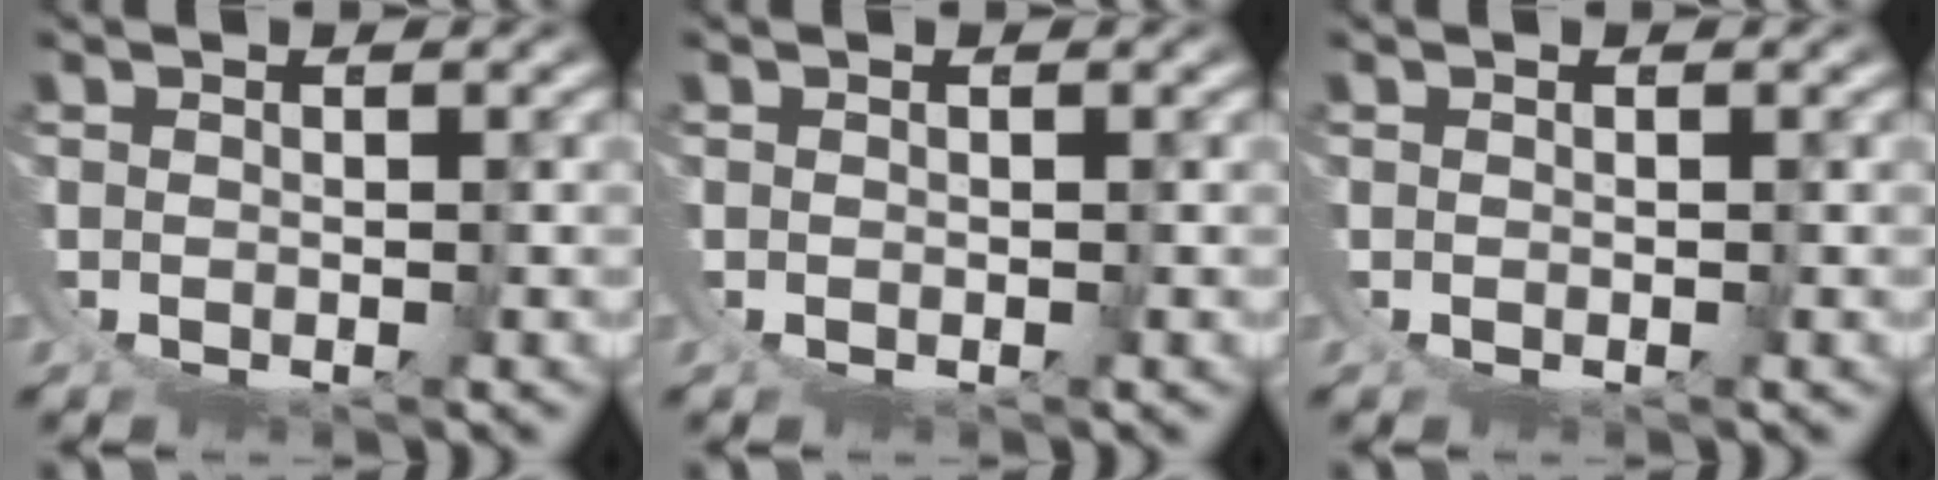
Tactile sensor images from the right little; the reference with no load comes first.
{"total": 0.0}
{"total": 0.0}